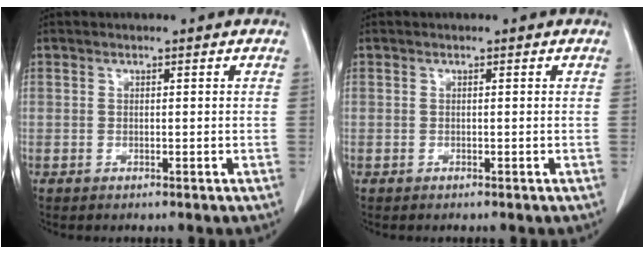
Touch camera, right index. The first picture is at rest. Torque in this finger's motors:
{"motor_torque": [-0.07, 0.05, 0.01, 0.01]}